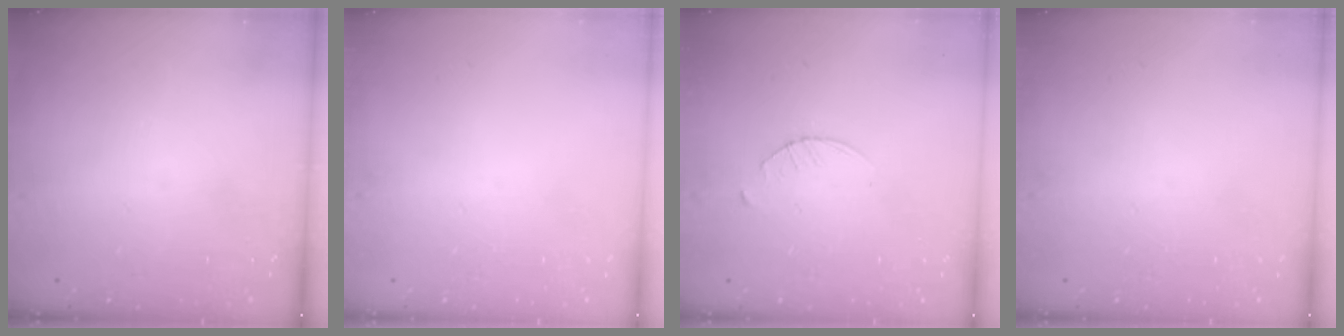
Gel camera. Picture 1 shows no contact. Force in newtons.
{"total": 0.0}
{"total": 2.9, "press": 2.9, "slide": 0.4}
{"total": 0.0}